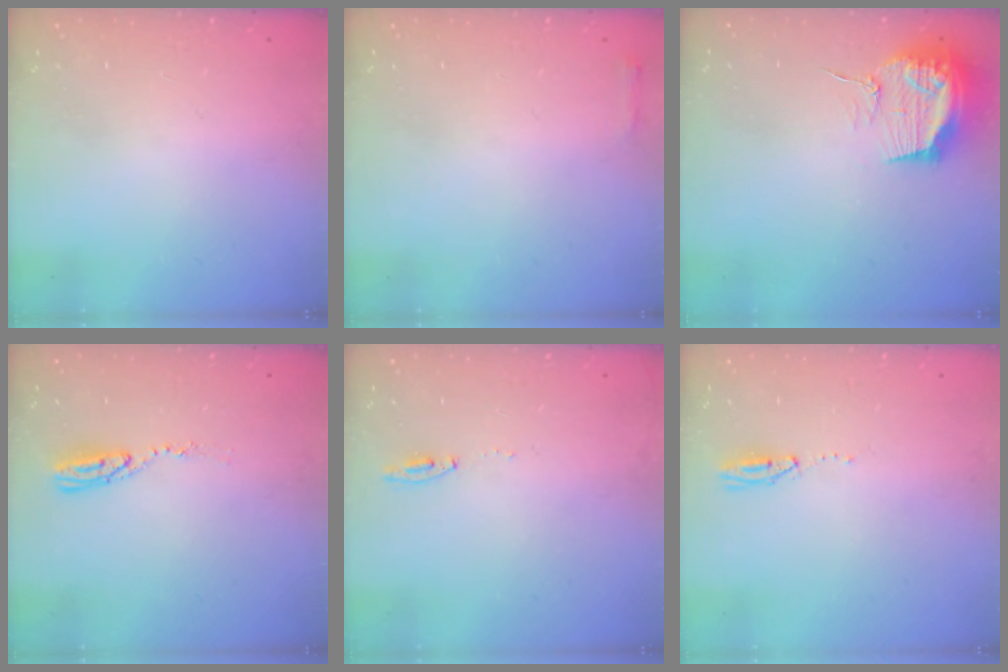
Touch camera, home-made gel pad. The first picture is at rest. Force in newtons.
{"total": 2.3, "press": 2.3, "slide": 0.5}
{"total": 16.1, "press": 16.1, "slide": 0.2}
{"total": 5.1, "press": 5.1, "slide": 0.3}
{"total": 4.6, "press": 4.6, "slide": 0.5}
{"total": 4.2, "press": 2.6, "slide": 3.3}